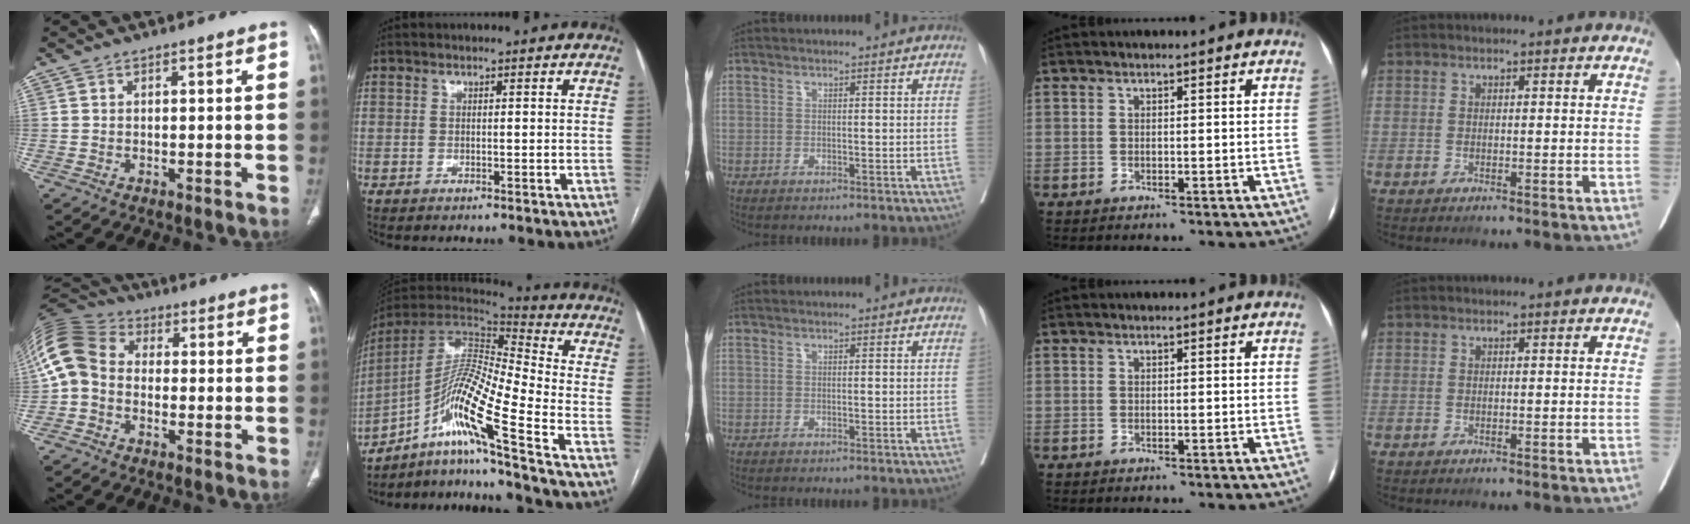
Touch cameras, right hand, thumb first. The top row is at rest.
{"thumb": {"total": 12.4, "force": [-1.1, 9.8, 7.6], "torque": [-0.152, 0.035, -0.034]}, "index": {"total": 15.6, "force": [-8.8, -1.6, 12.9], "torque": [-0.240, 0.005, -0.158]}}